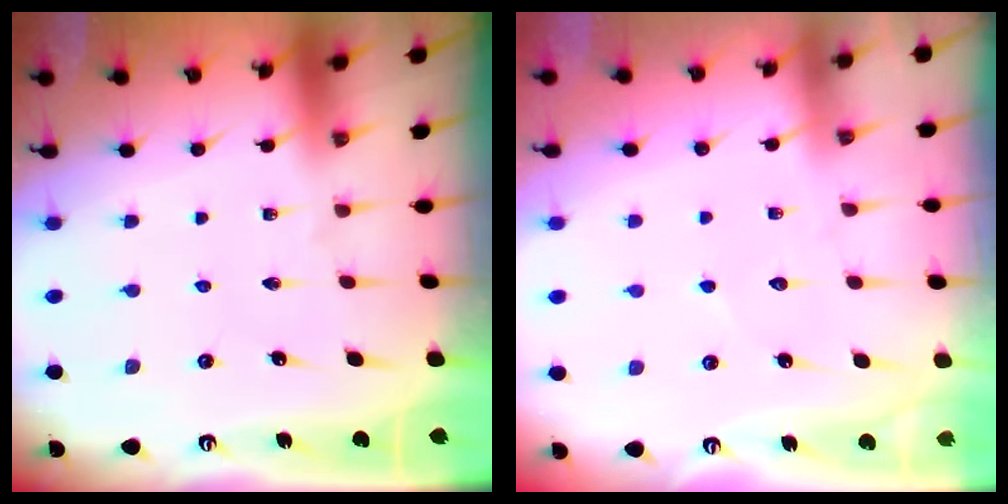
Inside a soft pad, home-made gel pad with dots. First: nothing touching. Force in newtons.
{"total": 5.0, "press": 5.0, "slide": 0.5}